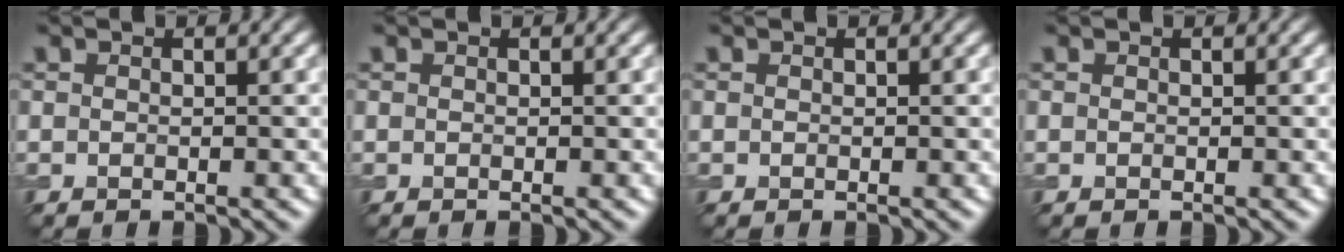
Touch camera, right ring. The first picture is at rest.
{"total": 0.0}
{"total": 0.0}
{"total": 0.0}